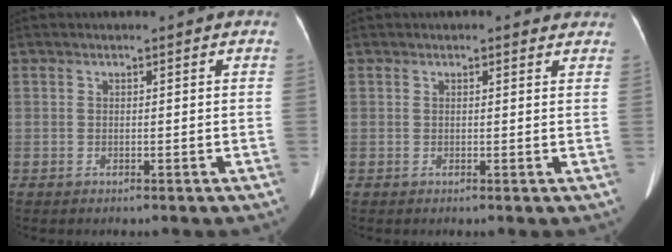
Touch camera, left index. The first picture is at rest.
{"total": 2.1, "force": [1.7, 1.0, 0.6], "torque": [-0.005, 0.003, 0.010]}